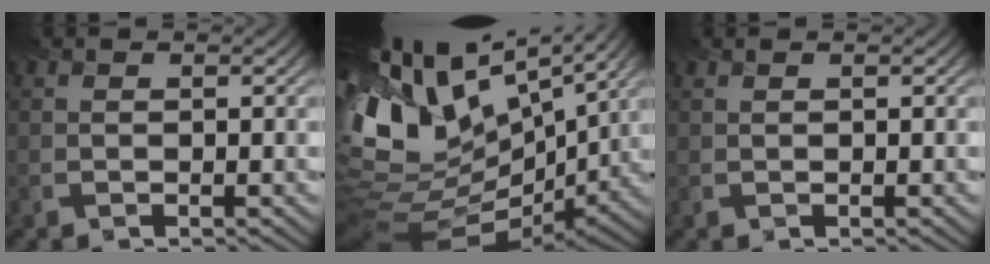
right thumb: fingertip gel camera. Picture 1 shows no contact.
{"total": 16.9, "force": [6.1, 8.8, 13.0], "torque": [-0.267, 0.009, 0.133]}
{"total": 0.0}